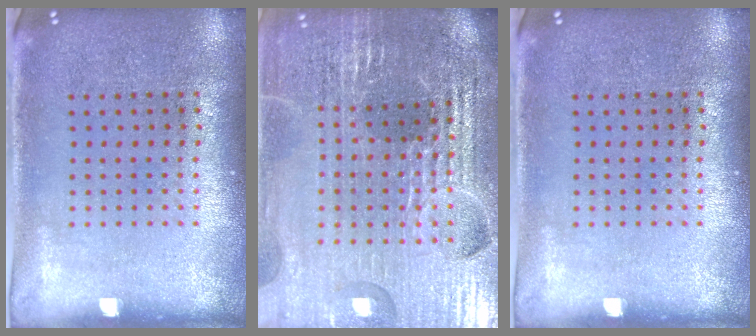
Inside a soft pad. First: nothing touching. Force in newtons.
{"total": 5.2, "press": 4.8, "slide": 2.0}
{"total": 0.0}